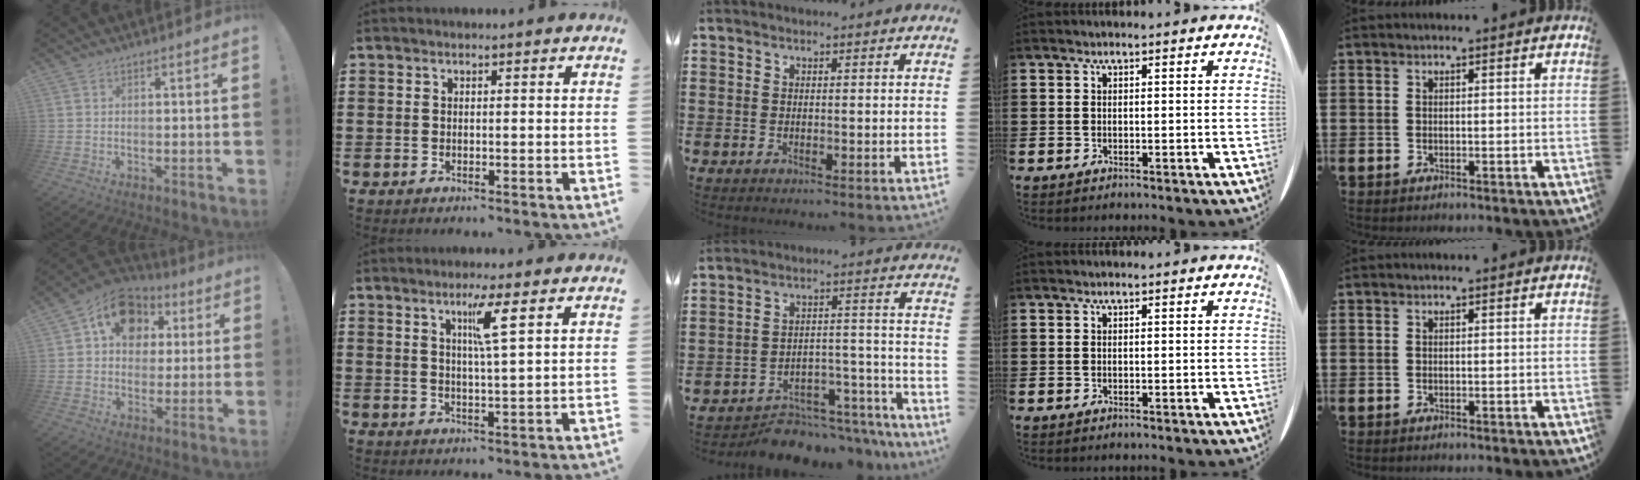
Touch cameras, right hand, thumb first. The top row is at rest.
{"thumb": {"total": 15.1, "force": [6.1, 11.7, 7.5], "torque": [-0.108, -0.019, 0.116]}, "index": {"total": 5.1, "force": [2.5, -0.2, 4.4], "torque": [-0.079, -0.008, 0.035]}, "middle": {"total": 6.7, "force": [-6.2, 1.7, 1.6], "torque": [-0.019, 0.025, -0.118]}}